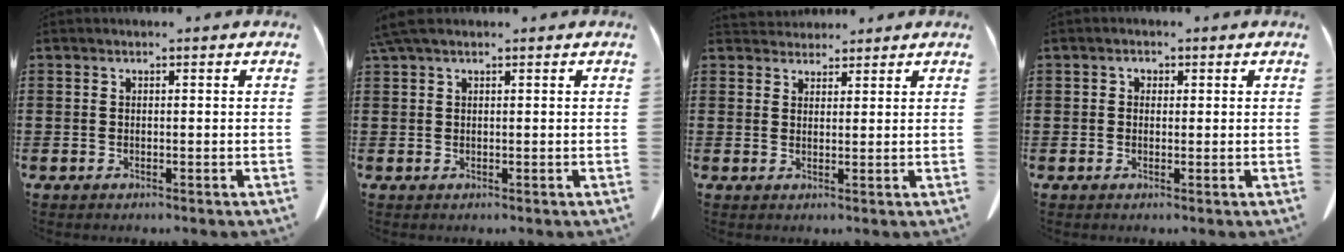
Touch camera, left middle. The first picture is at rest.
{"total": 2.1, "force": [1.4, 0.5, 1.5], "torque": [-0.035, 0.003, 0.025]}
{"total": 2.7, "force": [2.5, 0.8, -0.1], "torque": [-0.005, -0.001, 0.049]}
{"total": 0.9, "force": [0.0, 0.8, 0.3], "torque": [-0.009, 0.005, 0.000]}